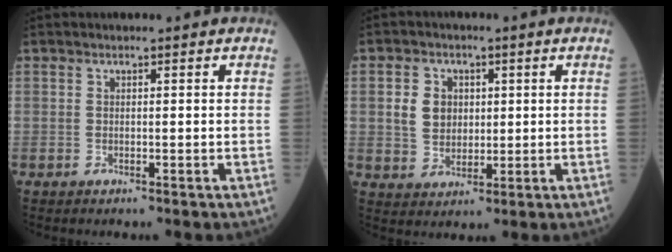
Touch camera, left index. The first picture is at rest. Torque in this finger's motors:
{"motor_torque": [0.06, -0.10, 0.14, 0.05]}